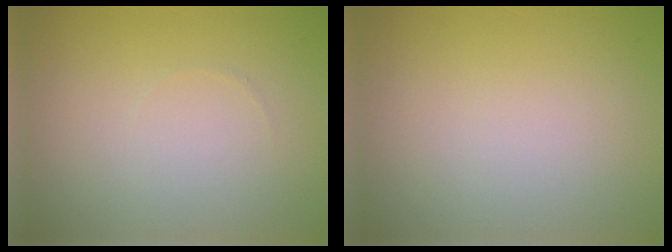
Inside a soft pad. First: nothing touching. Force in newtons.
{"total": 0.0}